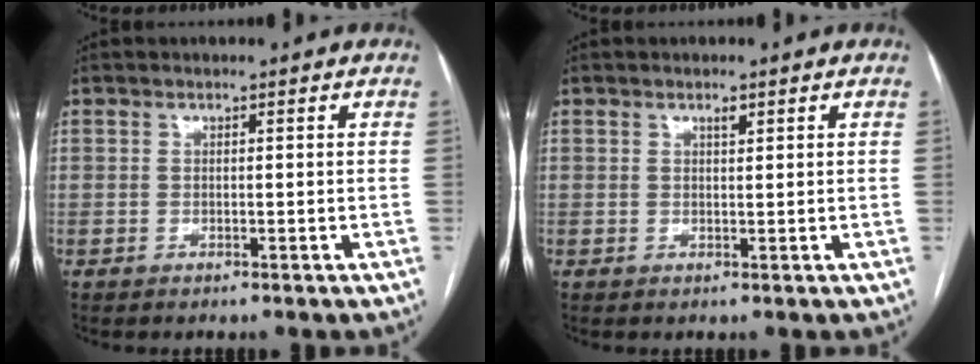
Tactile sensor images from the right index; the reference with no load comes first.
{"total": 0.9, "force": [0.6, 0.3, 0.7], "torque": [-0.013, -0.002, 0.010]}